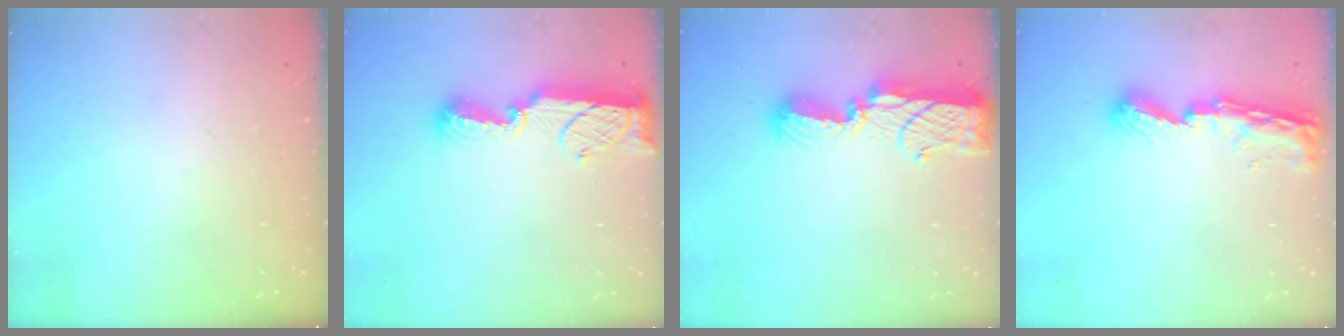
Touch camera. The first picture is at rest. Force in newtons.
{"total": 12.8, "press": 11.4, "slide": 5.9}
{"total": 14.1, "press": 14.1, "slide": 0.7}
{"total": 8.9, "press": 8.9, "slide": 0.9}